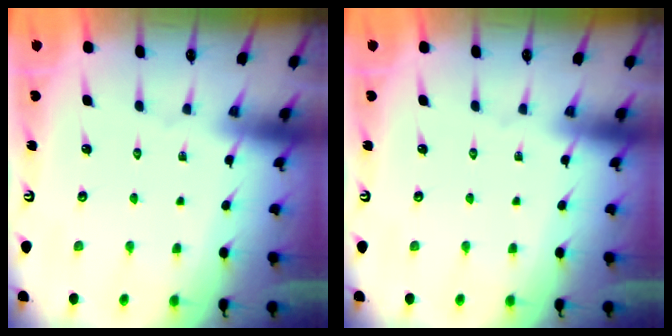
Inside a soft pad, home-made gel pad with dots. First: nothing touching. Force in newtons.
{"total": 0.0}